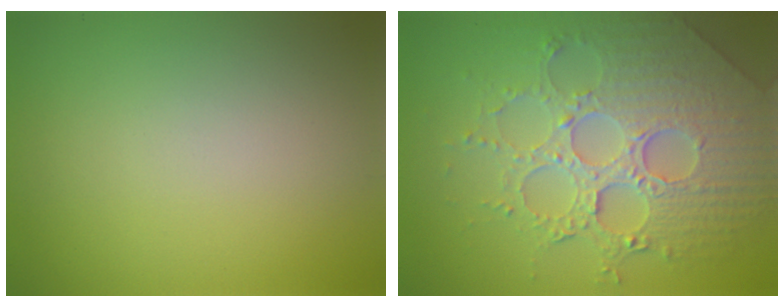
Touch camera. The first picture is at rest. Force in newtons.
{"total": 8.2, "press": 6.0, "slide": 5.7}